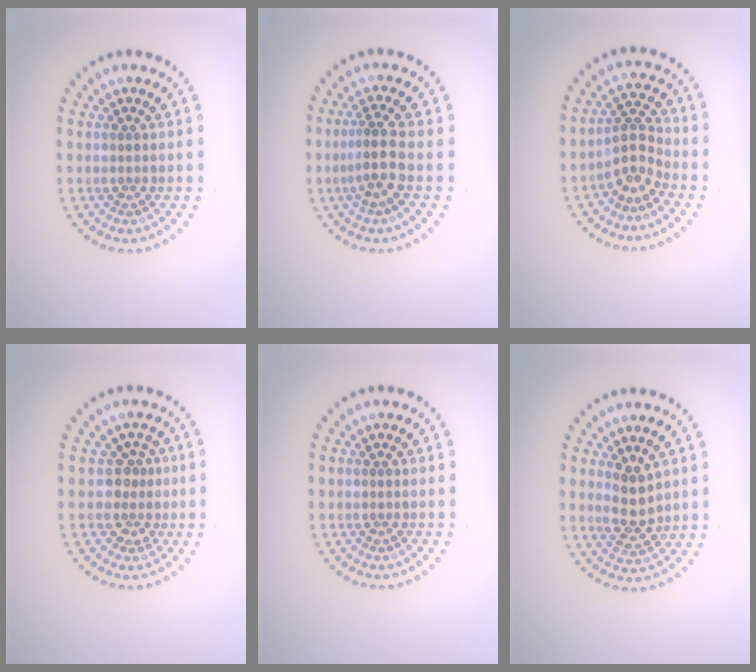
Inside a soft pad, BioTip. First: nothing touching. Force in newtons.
{"total": 2.7, "press": 2.1, "slide": 1.8}
{"total": 2.8, "press": 2.1, "slide": 1.8}
{"total": 2.1, "press": 1.6, "slide": 1.4}
{"total": 0.0}
{"total": 2.8, "press": 2.6, "slide": 0.9}